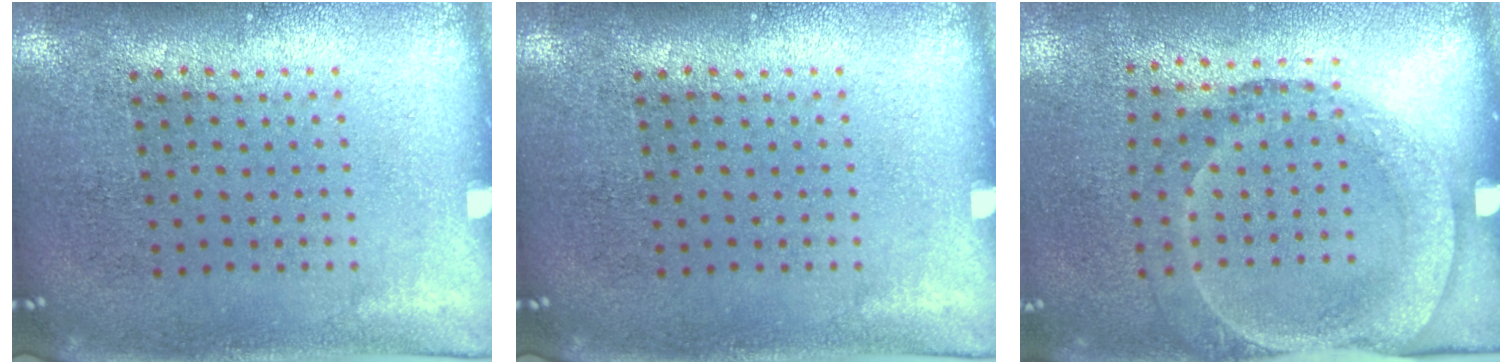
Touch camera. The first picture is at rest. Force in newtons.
{"total": 0.0}
{"total": 1.7, "press": 1.2, "slide": 1.2}